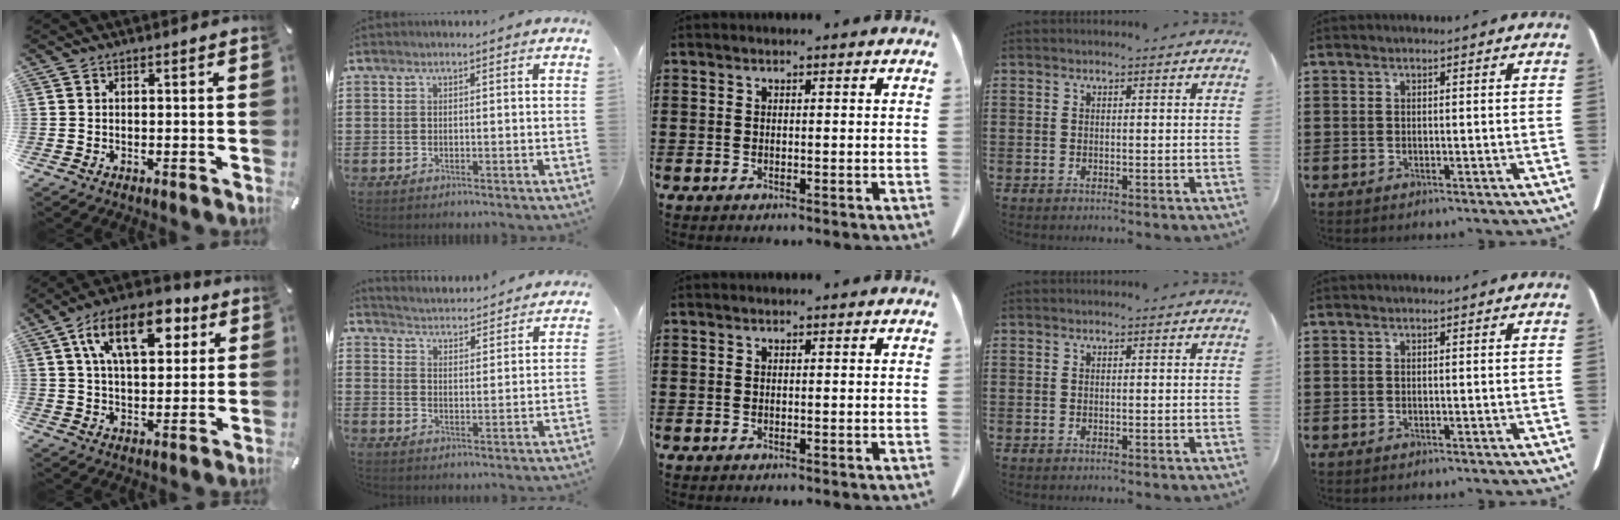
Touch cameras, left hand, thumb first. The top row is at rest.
{"thumb": {"total": 16.1, "force": [7.2, 8.7, 11.5], "torque": [-0.177, -0.008, 0.122]}, "index": {"total": 3.7, "force": [3.6, -0.6, -0.8], "torque": [-0.009, -0.034, 0.057]}}